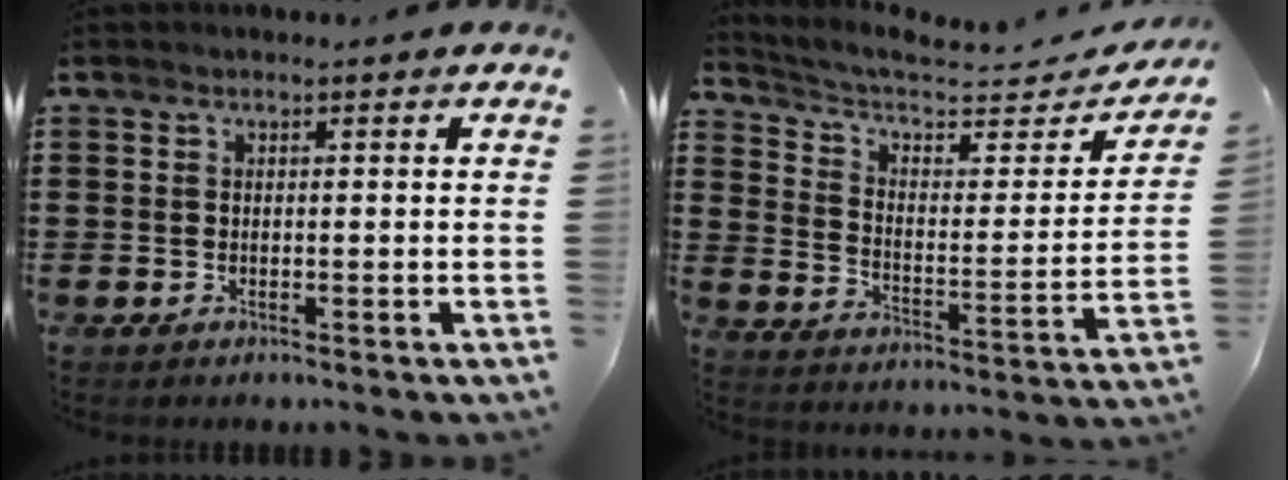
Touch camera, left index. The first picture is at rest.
{"total": 5.5, "force": [4.4, 1.8, 2.9], "torque": [-0.080, -0.031, 0.068]}